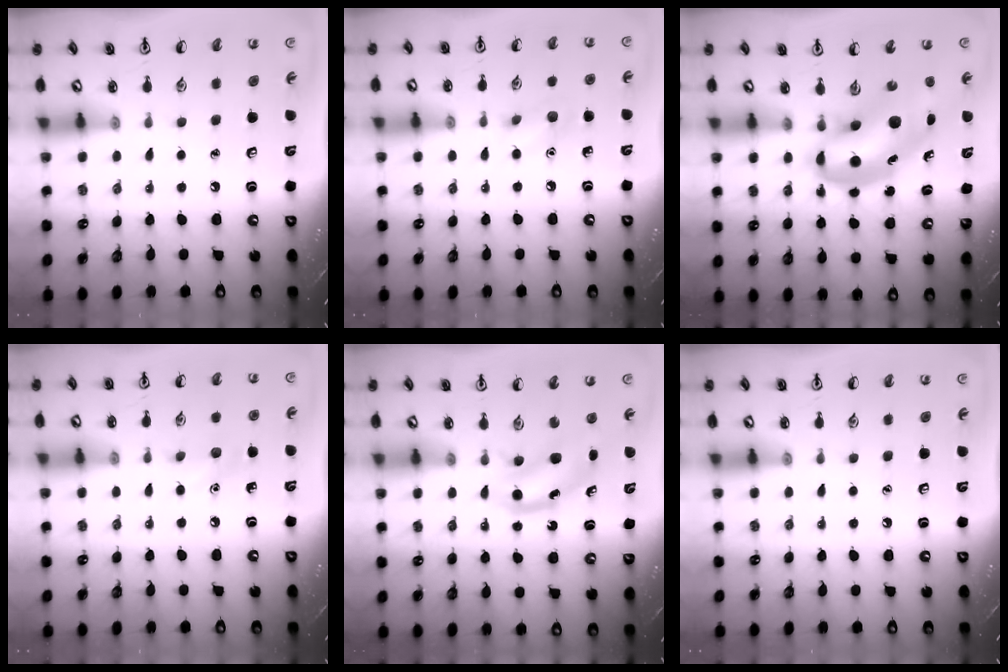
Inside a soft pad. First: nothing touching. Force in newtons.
{"total": 6.9, "press": 6.6, "slide": 2.0}
{"total": 10.6, "press": 10.1, "slide": 3.0}
{"total": 5.8, "press": 5.5, "slide": 2.0}
{"total": 4.2, "press": 4.1, "slide": 0.8}
{"total": 0.0}